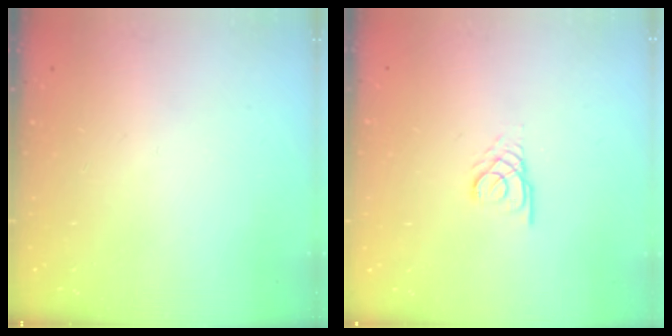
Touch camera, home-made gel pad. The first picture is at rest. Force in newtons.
{"total": 2.5, "press": 2.5, "slide": 0.2}